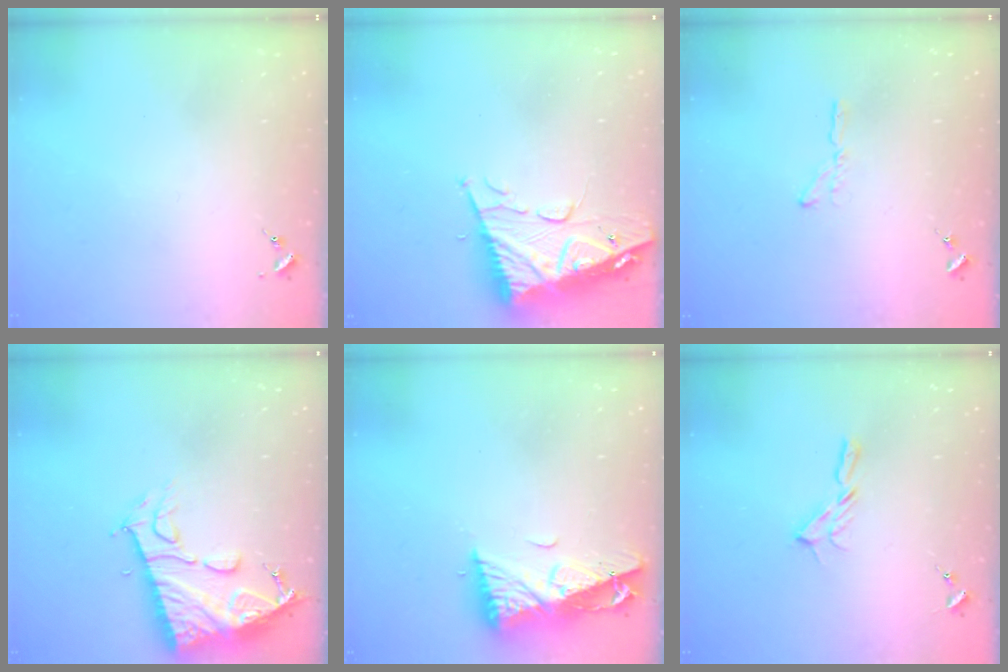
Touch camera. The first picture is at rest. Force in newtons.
{"total": 13.5, "press": 13.5, "slide": 1.3}
{"total": 4.6, "press": 4.6, "slide": 0.4}
{"total": 13.8, "press": 13.7, "slide": 1.3}
{"total": 11.0, "press": 10.9, "slide": 1.3}
{"total": 5.4, "press": 5.4, "slide": 0.4}